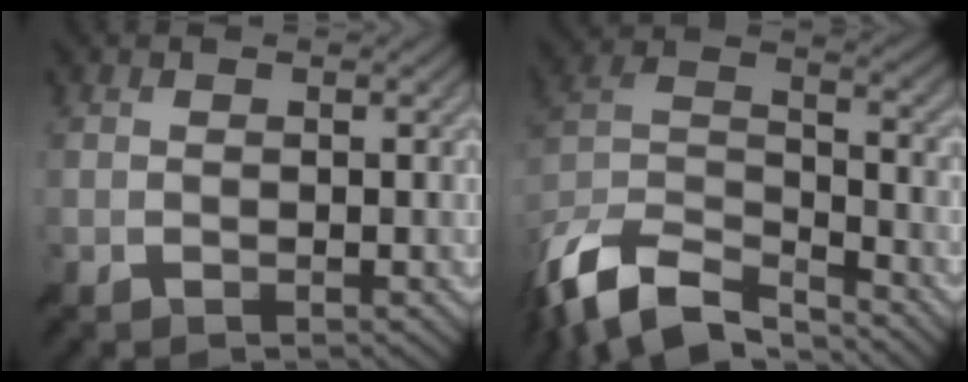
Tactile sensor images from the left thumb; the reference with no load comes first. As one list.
[{"total": 14.0, "force": [-10.9, 4.9, 7.3], "torque": [-0.175, -0.009, -0.202]}]